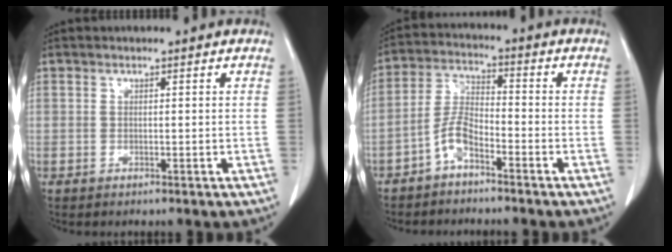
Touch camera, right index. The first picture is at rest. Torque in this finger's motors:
{"motor_torque": [0.59, -0.15, 0.12, 0.05]}